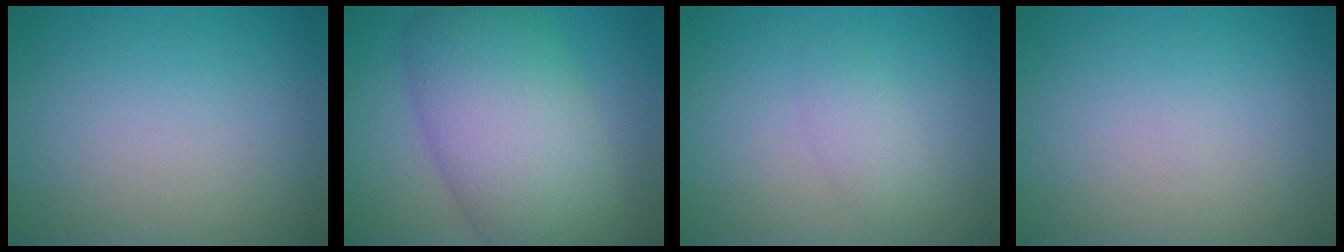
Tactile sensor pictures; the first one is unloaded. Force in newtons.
{"total": 10.7, "press": 10.7, "slide": 0.7}
{"total": 1.7, "press": 1.7, "slide": 0.0}
{"total": 0.0}